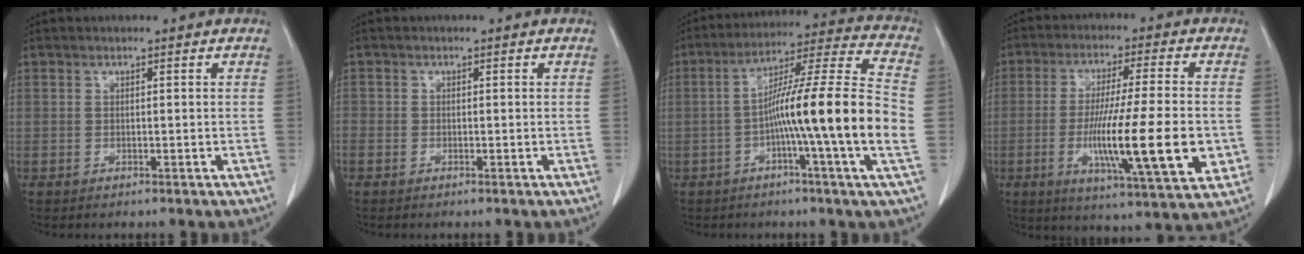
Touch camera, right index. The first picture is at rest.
{"total": 1.2, "force": [-0.8, 0.8, 0.3], "torque": [-0.010, 0.002, -0.016]}
{"total": 17.6, "force": [-3.1, -1.4, 17.2], "torque": [-0.278, 0.007, -0.065]}
{"total": 16.9, "force": [-3.4, 1.1, 16.5], "torque": [-0.268, -0.022, -0.052]}